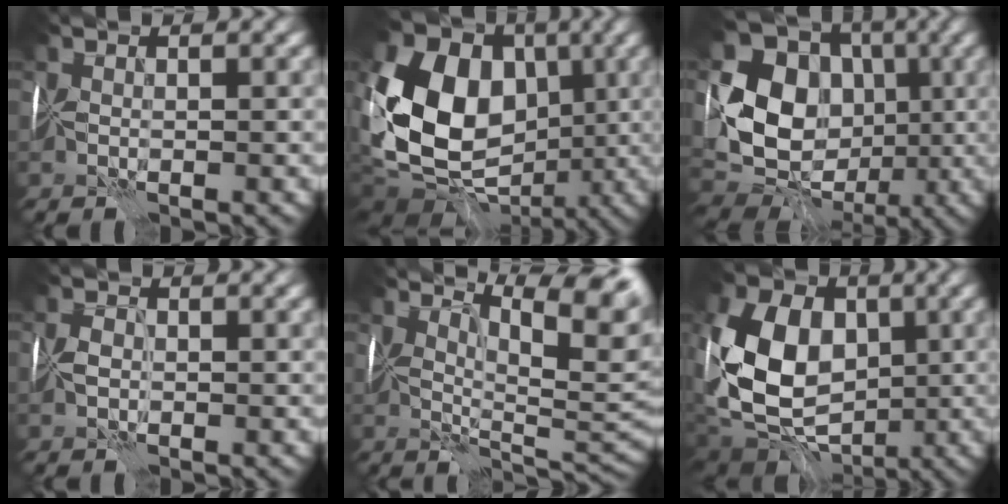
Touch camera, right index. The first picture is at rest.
{"total": 12.9, "force": [-1.0, 10.1, 7.9], "torque": [-0.141, -0.009, -0.030]}
{"total": 9.8, "force": [-0.7, 8.3, 5.2], "torque": [-0.096, -0.017, -0.019]}
{"total": 0.8, "force": [-0.7, -0.3, -0.4], "torque": [0.006, -0.008, -0.011]}
{"total": 7.2, "force": [3.6, 2.1, 5.9], "torque": [-0.063, -0.003, 0.053]}
{"total": 9.8, "force": [-0.9, 7.4, 6.4], "torque": [-0.123, -0.012, -0.026]}